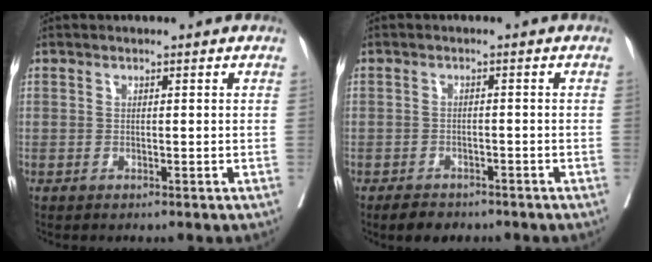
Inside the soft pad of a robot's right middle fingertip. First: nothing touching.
{"total": 3.9, "force": [-3.1, 1.9, 1.3], "torque": [-0.021, -0.001, -0.043]}